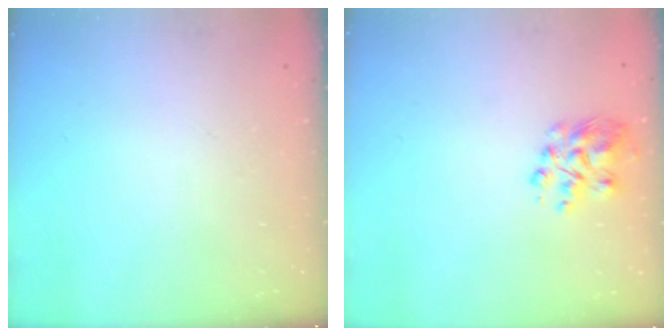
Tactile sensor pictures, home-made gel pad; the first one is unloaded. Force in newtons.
{"total": 6.4, "press": 6.3, "slide": 0.8}